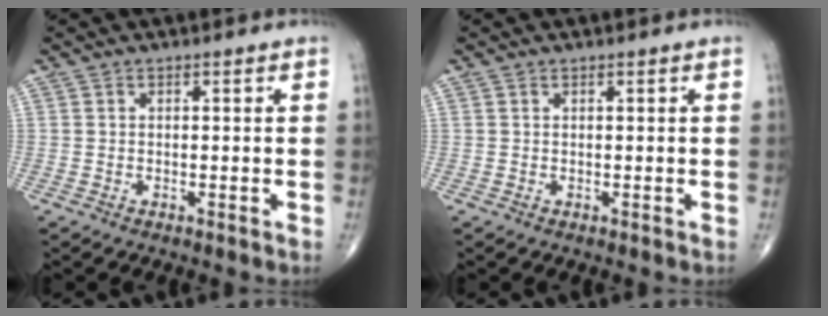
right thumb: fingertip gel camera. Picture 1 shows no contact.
{"total": 0.0}